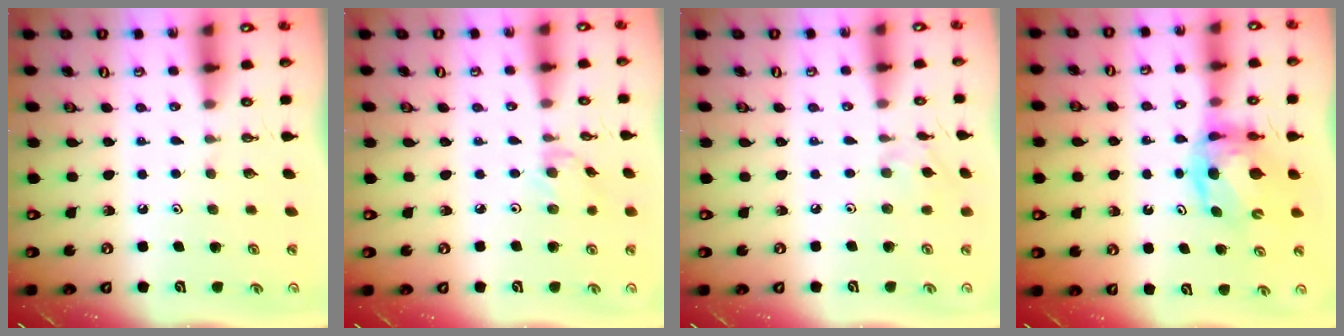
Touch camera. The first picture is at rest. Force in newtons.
{"total": 2.0, "press": 2.0, "slide": 0.4}
{"total": 4.1, "press": 4.1, "slide": 0.6}
{"total": 7.9, "press": 7.8, "slide": 1.1}